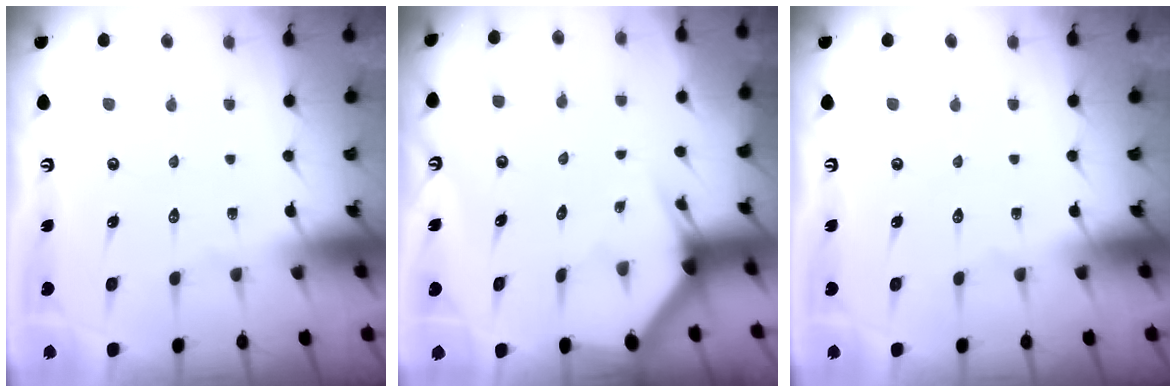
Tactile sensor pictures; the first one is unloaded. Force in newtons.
{"total": 2.9, "press": 2.9, "slide": 0.1}
{"total": 0.0}